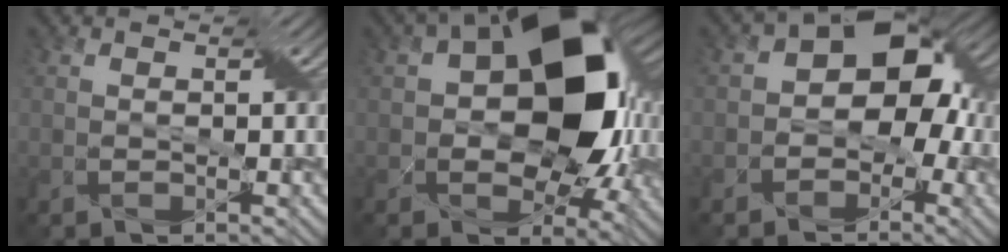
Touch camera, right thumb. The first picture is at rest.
{"total": 16.3, "force": [2.8, 10.3, 12.4], "torque": [-0.181, 0.010, 0.043]}
{"total": 8.9, "force": [-0.2, 6.4, 6.2], "torque": [-0.070, 0.011, -0.018]}